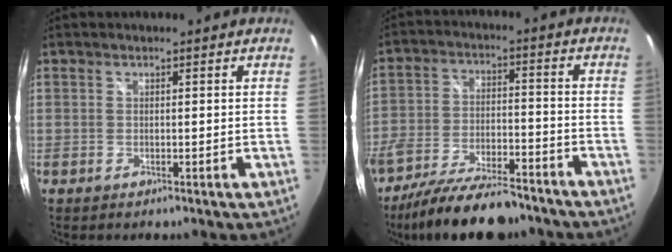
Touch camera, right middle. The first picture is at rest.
{"total": 16.8, "force": [-13.5, 5.0, 8.6], "torque": [-0.171, -0.030, -0.220]}